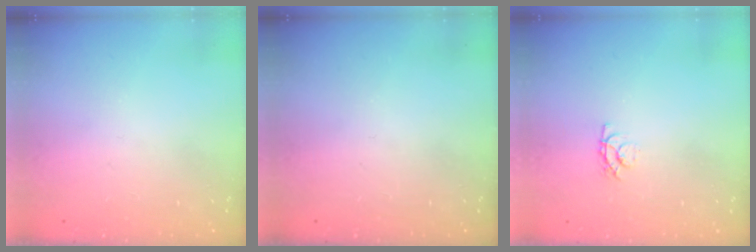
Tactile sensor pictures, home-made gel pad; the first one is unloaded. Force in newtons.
{"total": 0.0}
{"total": 3.6, "press": 3.6, "slide": 0.4}